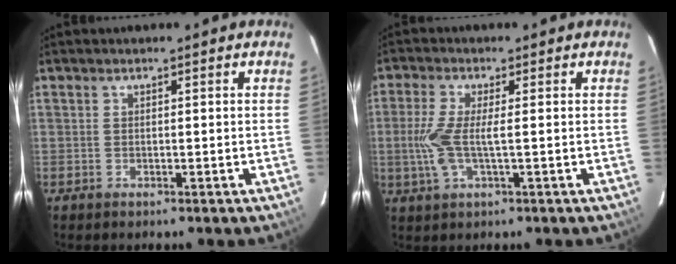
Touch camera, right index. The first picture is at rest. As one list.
[{"total": 6.4, "force": [-0.5, 1.4, 6.3], "torque": [-0.142, 0.000, -0.009]}]